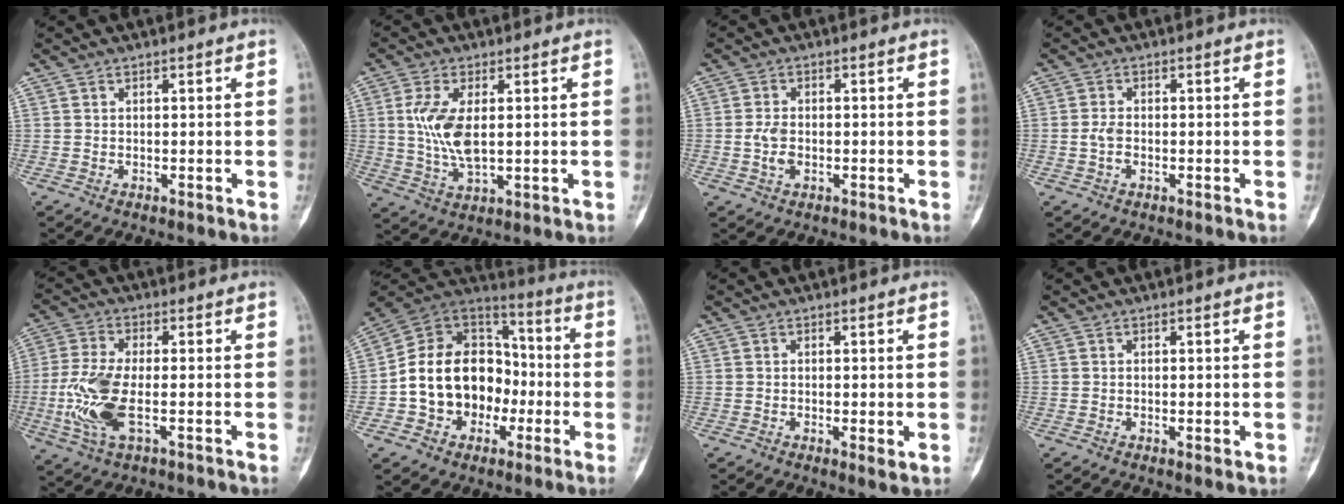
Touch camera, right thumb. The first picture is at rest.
{"total": 9.2, "force": [1.2, 4.4, 8.0], "torque": [-0.168, -0.011, 0.030]}
{"total": 3.6, "force": [-0.7, 2.3, 2.7], "torque": [-0.051, 0.007, -0.015]}
{"total": 2.5, "force": [-0.6, 1.5, 1.9], "torque": [-0.042, 0.008, -0.014]}
{"total": 11.3, "force": [-2.4, 4.6, 10.0], "torque": [-0.235, 0.002, -0.045]}
{"total": 19.2, "force": [-3.5, 15.1, 11.4], "torque": [-0.143, 0.059, -0.057]}
{"total": 2.5, "force": [-0.4, 0.8, 2.3], "torque": [-0.037, -0.008, -0.006]}
{"total": 1.7, "force": [-0.3, 0.6, 1.5], "torque": [-0.021, -0.004, -0.001]}